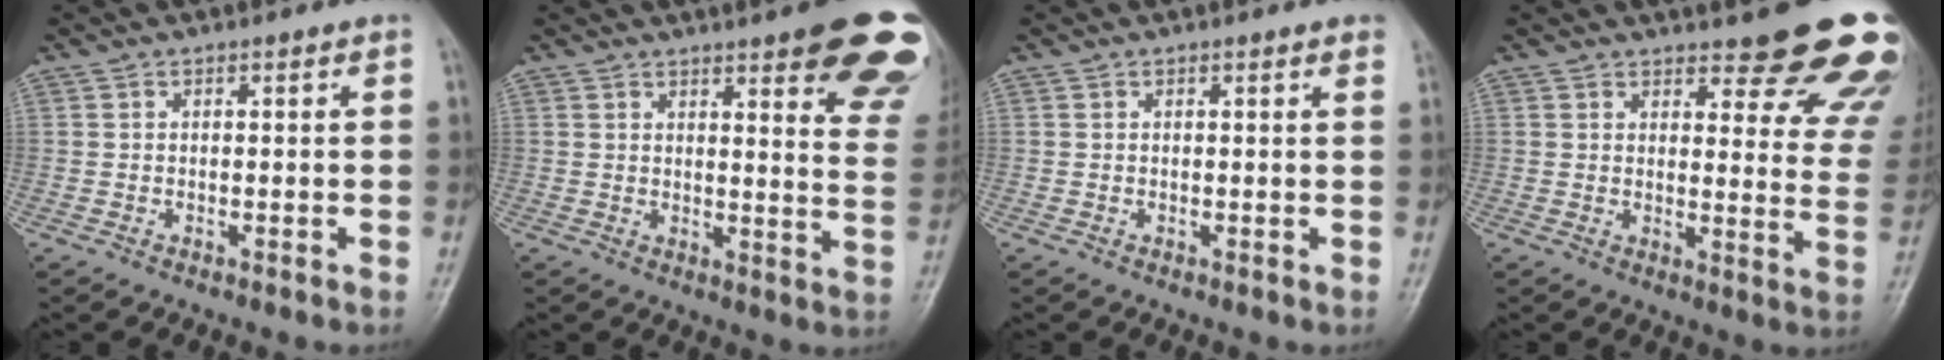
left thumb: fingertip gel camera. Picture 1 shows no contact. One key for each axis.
{"total": 19.0, "fx": 12.4, "fy": 4.5, "fz": 13.7, "tx": -0.139, "ty": -0.055, "tz": 0.135}
{"total": 1.4, "fx": 1.0, "fy": 0.1, "fz": 0.9, "tx": -0.008, "ty": 0.001, "tz": 0.008}
{"total": 19.0, "fx": 14.8, "fy": 5.7, "fz": 10.5, "tx": -0.079, "ty": -0.086, "tz": 0.160}